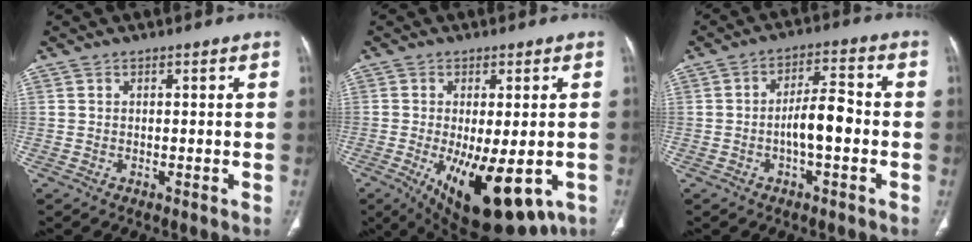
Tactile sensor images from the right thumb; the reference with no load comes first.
{"total": 17.6, "force": [-6.5, 7.3, 14.7], "torque": [-0.202, -0.019, -0.077]}
{"total": 7.4, "force": [-1.6, 2.7, 6.7], "torque": [-0.111, 0.026, -0.032]}